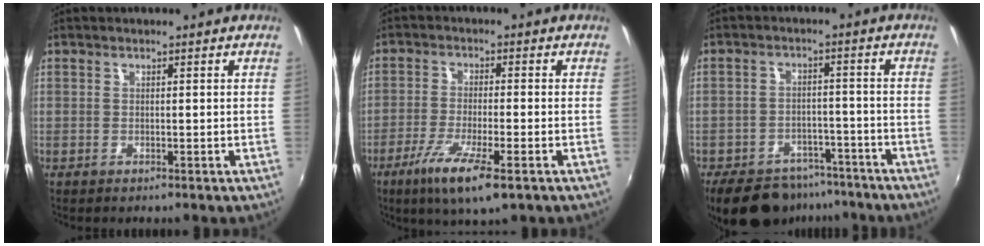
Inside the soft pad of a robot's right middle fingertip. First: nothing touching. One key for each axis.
{"total": 9.4, "fx": -5.2, "fy": 1.3, "fz": 7.6, "tx": -0.161, "ty": -0.027, "tz": -0.093}
{"total": 15.8, "fx": -11.9, "fy": 8.4, "fz": 6.2, "tx": -0.148, "ty": 0.007, "tz": -0.158}